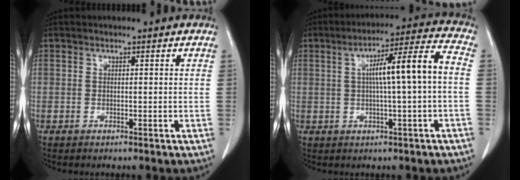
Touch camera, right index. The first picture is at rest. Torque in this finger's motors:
{"motor_torque": [0.94, -0.13, 0.49, 0.10]}